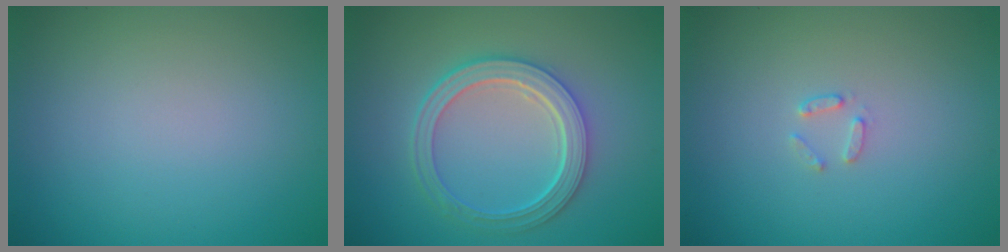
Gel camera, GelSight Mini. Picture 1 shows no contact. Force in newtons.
{"total": 4.9, "press": 3.9, "slide": 3.0}
{"total": 1.0, "press": 1.0, "slide": 0.2}